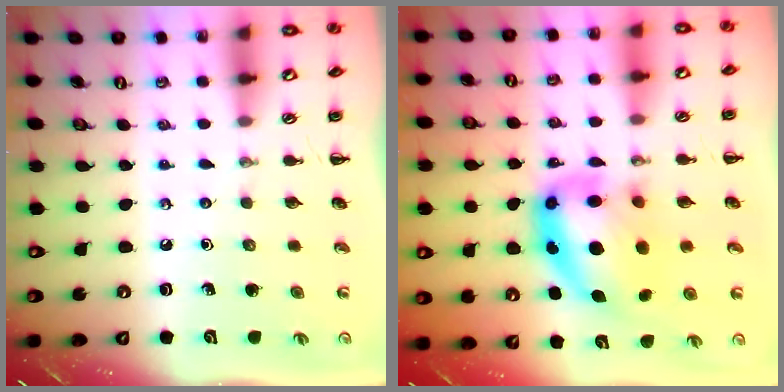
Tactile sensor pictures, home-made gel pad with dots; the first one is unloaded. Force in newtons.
{"total": 14.3, "press": 13.9, "slide": 3.6}